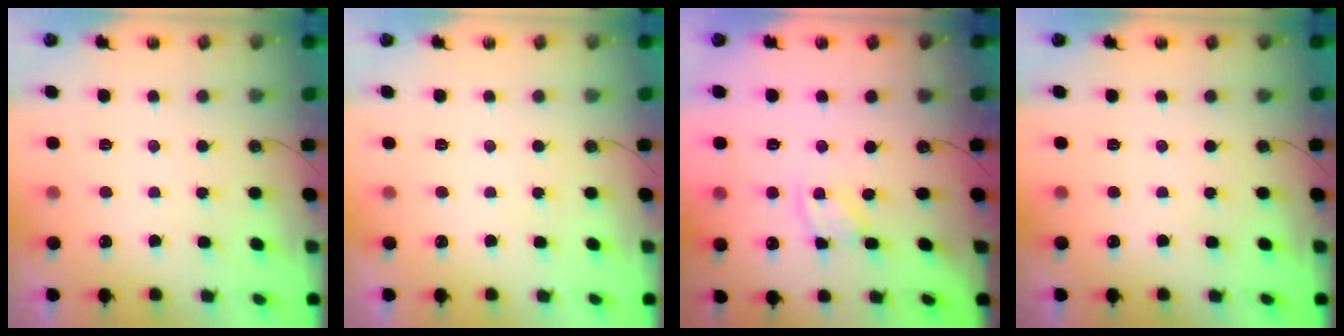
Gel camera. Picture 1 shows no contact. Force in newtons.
{"total": 0.0}
{"total": 1.9, "press": 1.9, "slide": 0.3}
{"total": 0.0}